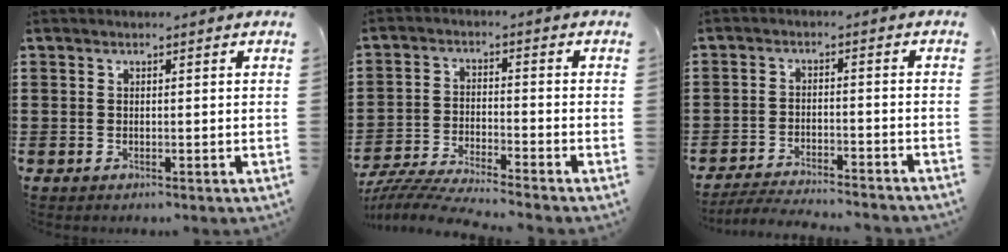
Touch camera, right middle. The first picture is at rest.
{"total": 5.4, "force": [-5.2, -0.2, 1.4], "torque": [-0.044, -0.016, -0.108]}
{"total": 4.3, "force": [-4.2, -0.1, 0.9], "torque": [-0.022, -0.004, -0.087]}